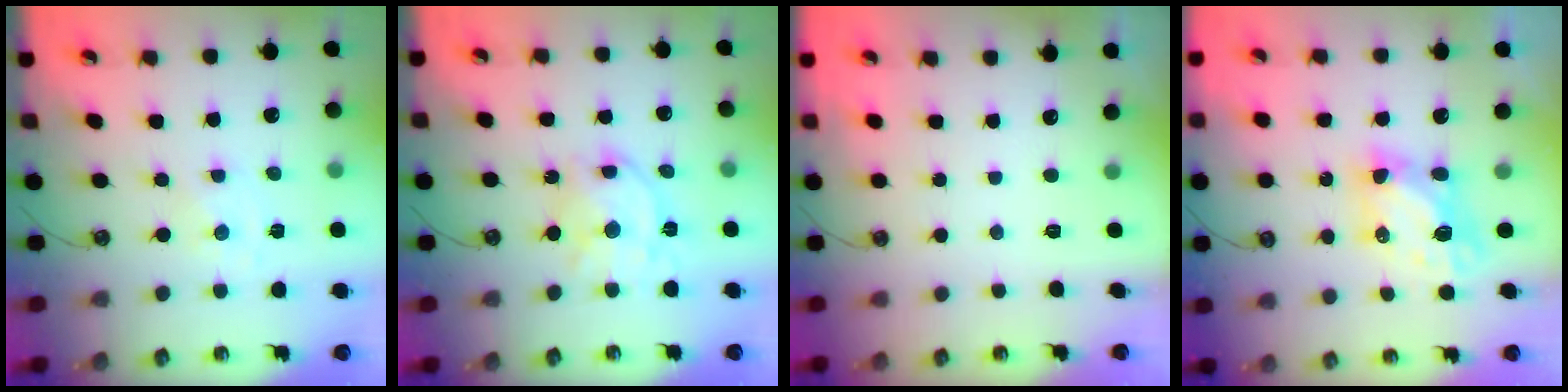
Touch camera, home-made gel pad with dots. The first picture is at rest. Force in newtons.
{"total": 14.0, "press": 14.0, "slide": 0.9}
{"total": 0.0}
{"total": 6.6, "press": 6.6, "slide": 0.4}